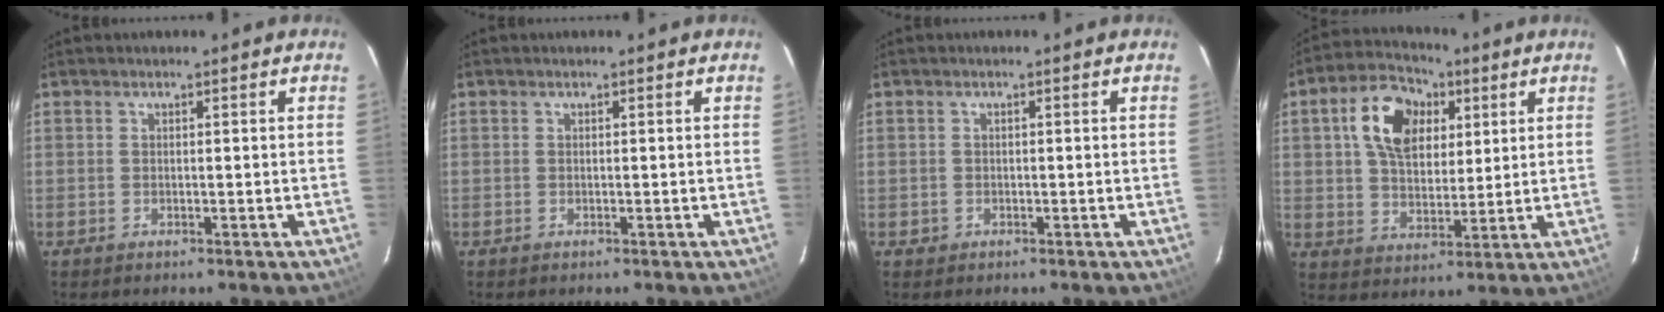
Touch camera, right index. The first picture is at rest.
{"total": 0.0}
{"total": 1.1, "force": [-0.5, 1.0, 0.0], "torque": [0.002, 0.000, -0.004]}
{"total": 13.2, "force": [4.6, 8.7, 8.9], "torque": [-0.170, 0.035, 0.080]}